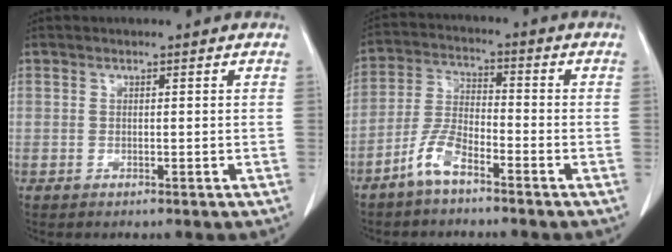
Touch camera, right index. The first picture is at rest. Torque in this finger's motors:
{"motor_torque": [-0.01, 0.13, 0.07, 0.02]}